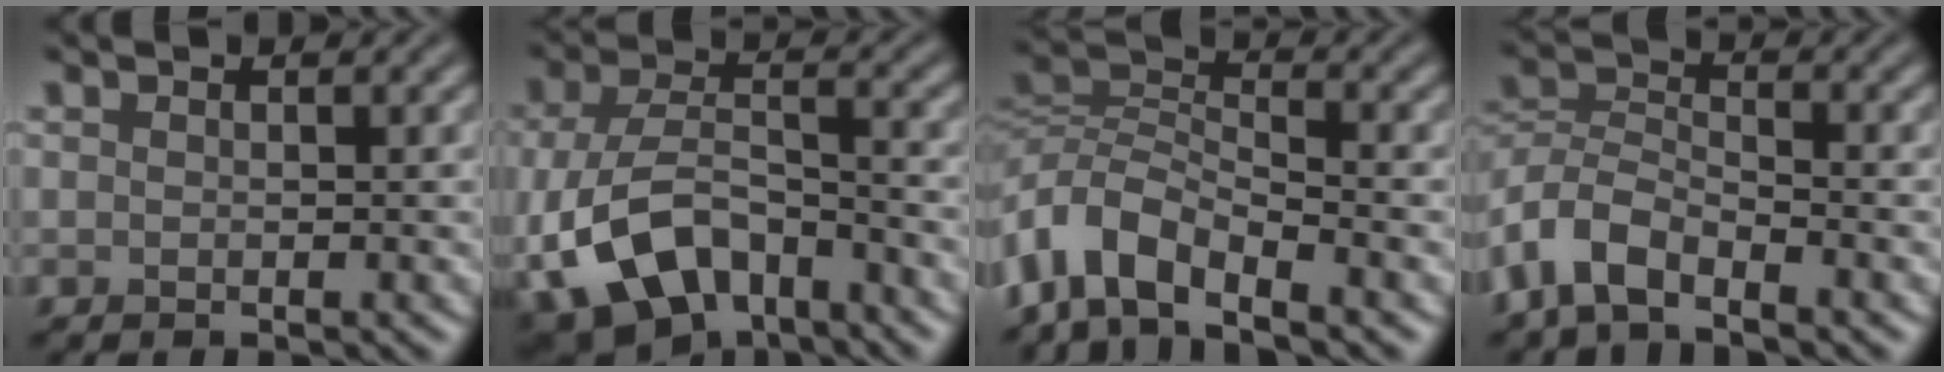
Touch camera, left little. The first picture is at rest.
{"total": 9.5, "force": [-5.4, 5.1, 5.8], "torque": [-0.119, -0.008, -0.105]}
{"total": 5.6, "force": [-3.5, 2.6, 3.5], "torque": [-0.059, 0.004, -0.081]}
{"total": 4.9, "force": [-3.6, 2.1, 2.5], "torque": [-0.050, 0.001, -0.083]}